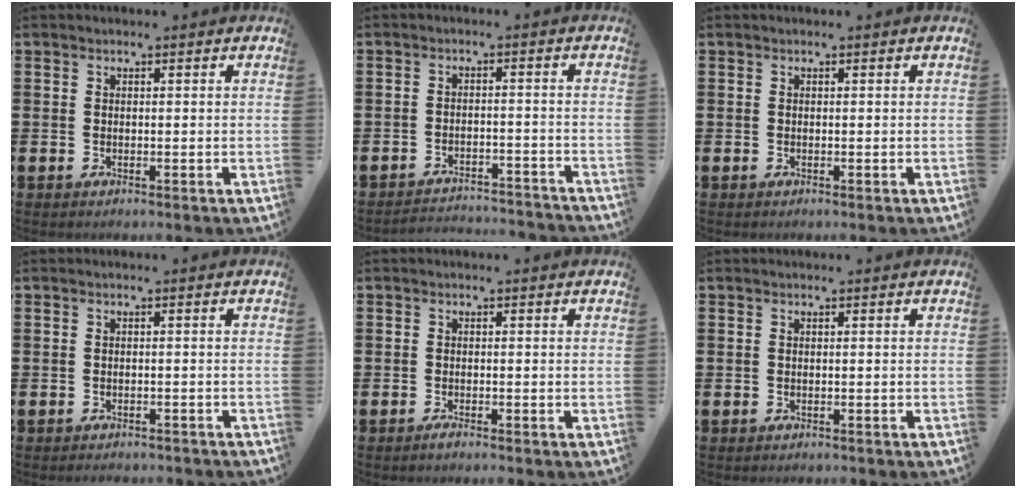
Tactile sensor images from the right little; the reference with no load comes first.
{"total": 2.6, "force": [-2.6, 0.0, -0.1], "torque": [-0.005, 0.003, -0.057]}
{"total": 0.0}
{"total": 0.8, "force": [-0.8, 0.0, 0.0], "torque": [-0.002, 0.000, -0.017]}
{"total": 0.8, "force": [-0.6, 0.1, 0.5], "torque": [-0.009, -0.003, -0.012]}
{"total": 0.0}